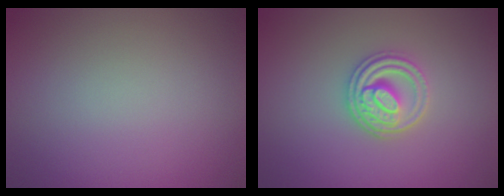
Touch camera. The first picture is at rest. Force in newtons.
{"total": 3.3, "press": 2.9, "slide": 1.6}